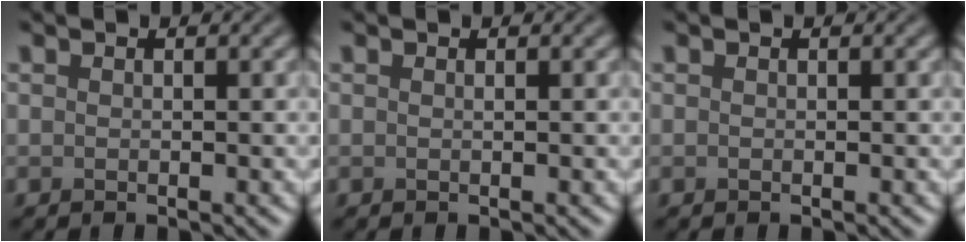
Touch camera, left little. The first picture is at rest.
{"total": 0.0}
{"total": 0.0}